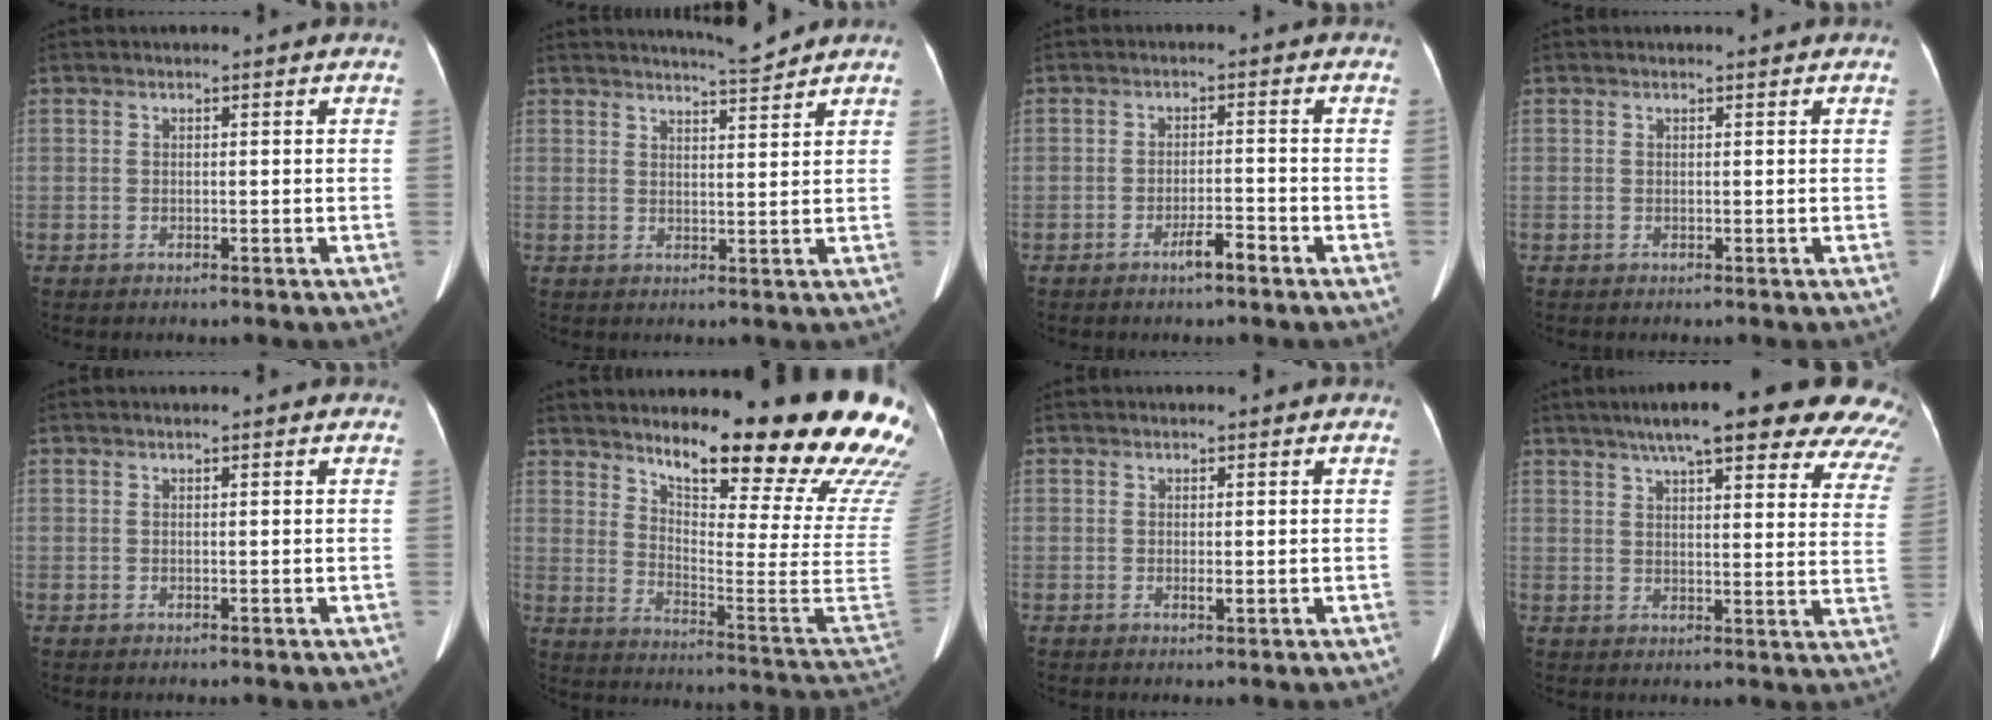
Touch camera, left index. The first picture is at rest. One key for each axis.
{"total": 3.8, "fx": 3.6, "fy": -0.8, "fz": 0.6, "tx": -0.015, "ty": -0.011, "tz": 0.057}
{"total": 3.2, "fx": -2.3, "fy": 0.3, "fz": 2.1, "tx": -0.039, "ty": -0.002, "tz": -0.040}
{"total": 0.0}
{"total": 1.3, "fx": 1.0, "fy": 0.1, "fz": 0.8, "tx": -0.009, "ty": 0.017, "tz": 0.014}
{"total": 27.2, "fx": 21.4, "fy": 2.0, "fz": 16.6, "tx": -0.209, "ty": -0.097, "tz": 0.276}
{"total": 0.9, "fx": 0.1, "fy": 0.2, "fz": 0.9, "tx": -0.016, "ty": -0.001, "tz": 0.001}
{"total": 25.4, "fx": 20.0, "fy": 4.2, "fz": 15.1, "tx": -0.175, "ty": 0.003, "tz": 0.231}